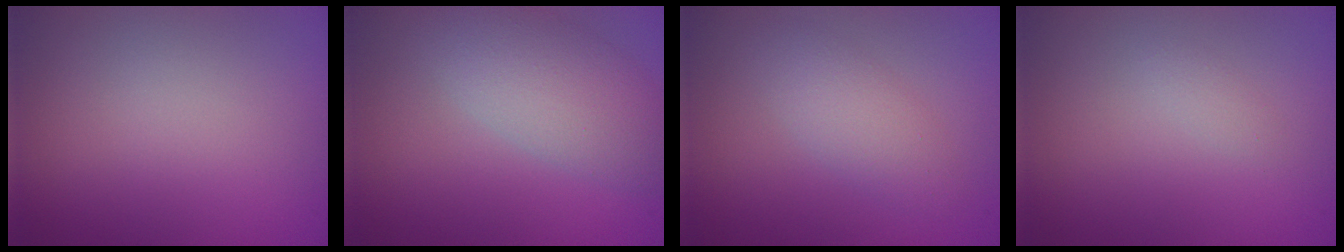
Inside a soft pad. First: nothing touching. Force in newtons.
{"total": 5.0, "press": 5.0, "slide": 0.4}
{"total": 2.7, "press": 2.7, "slide": 0.2}
{"total": 0.6, "press": 0.6, "slide": 0.1}